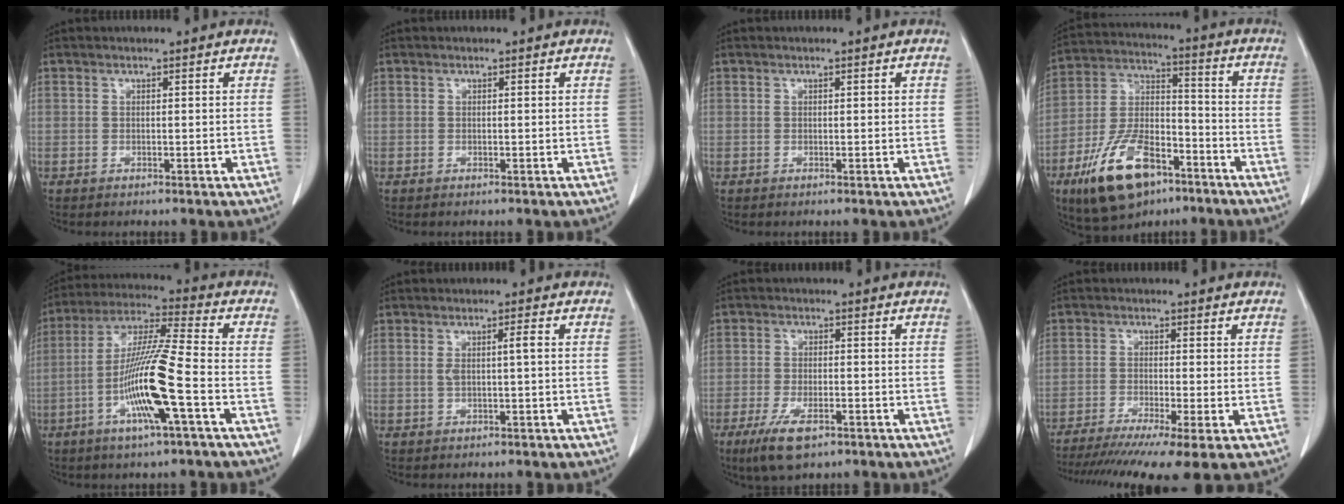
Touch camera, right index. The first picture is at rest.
{"total": 0.0}
{"total": 0.0}
{"total": 16.0, "force": [-9.1, 7.5, 10.8], "torque": [-0.216, 0.004, -0.158]}
{"total": 13.8, "force": [-4.4, 0.0, 13.1], "torque": [-0.262, -0.004, -0.089]}
{"total": 2.4, "force": [0.3, 0.1, 2.4], "torque": [-0.046, 0.005, 0.008]}
{"total": 6.5, "force": [-3.8, 2.4, 4.7], "torque": [-0.096, -0.011, -0.062]}
{"total": 12.7, "force": [-9.1, 0.4, 8.8], "torque": [-0.138, -0.025, -0.145]}